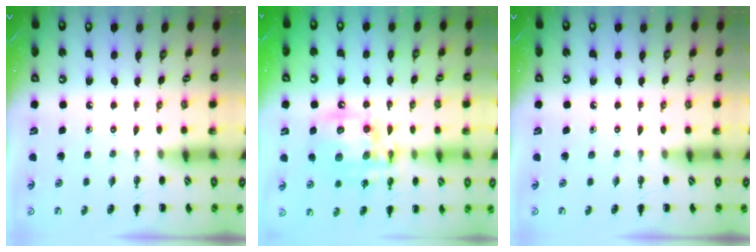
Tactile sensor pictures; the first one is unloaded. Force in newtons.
{"total": 14.9, "press": 14.6, "slide": 3.2}
{"total": 0.0}